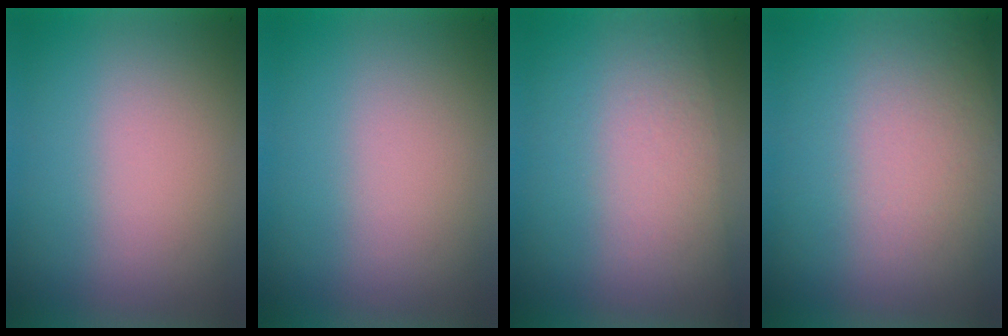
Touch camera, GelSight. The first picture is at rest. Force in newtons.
{"total": 0.0}
{"total": 2.7}
{"total": 3.2}